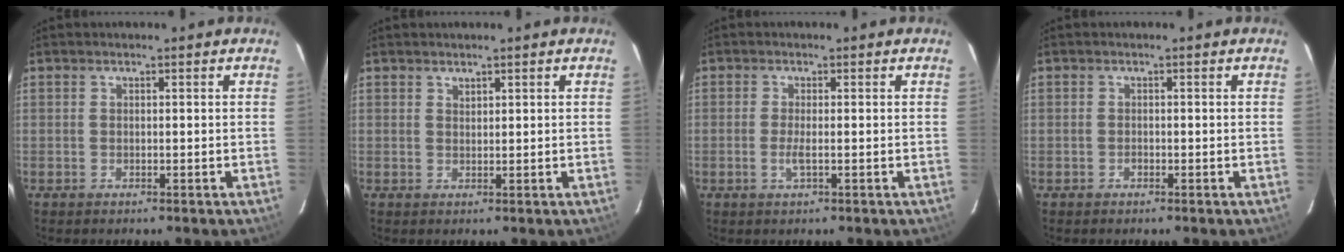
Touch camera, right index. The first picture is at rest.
{"total": 0.8, "force": [0.8, 0.3, 0.1], "torque": [-0.003, 0.001, 0.015]}
{"total": 2.3, "force": [-0.6, 0.2, 2.2], "torque": [-0.044, -0.004, -0.012]}
{"total": 0.7, "force": [-0.4, 0.5, 0.3], "torque": [-0.005, 0.001, -0.007]}